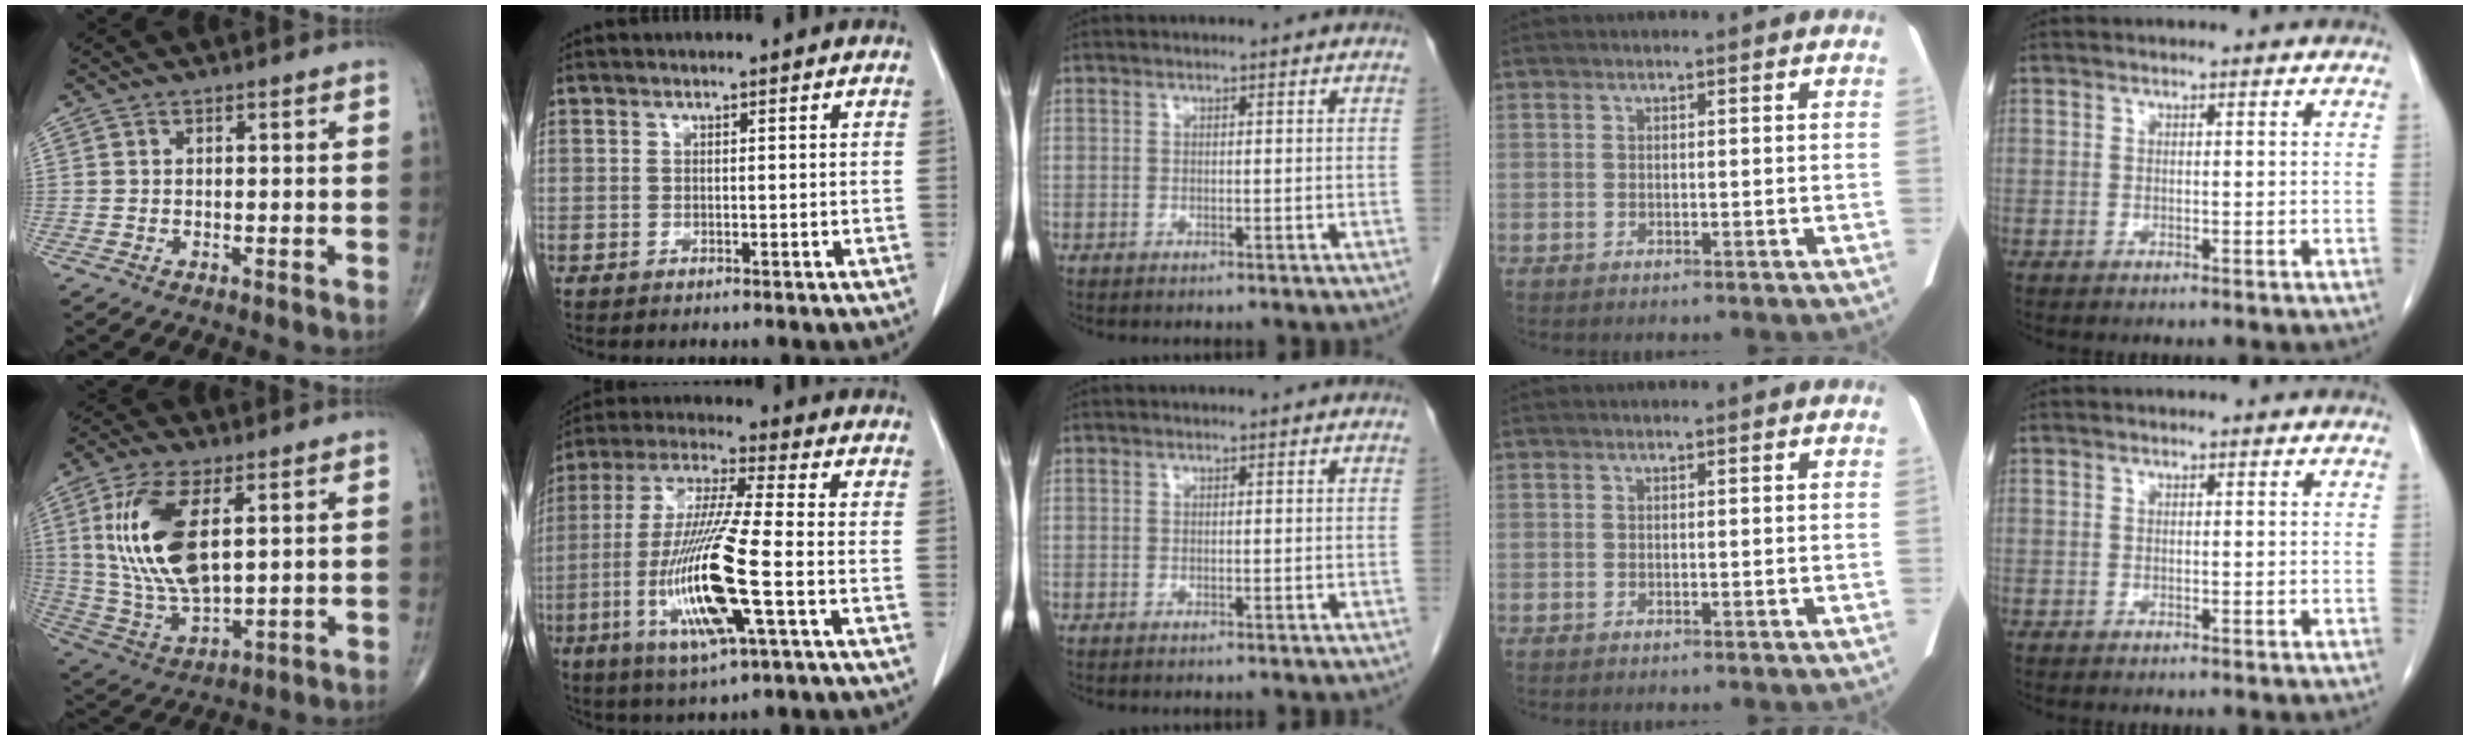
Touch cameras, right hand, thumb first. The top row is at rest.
{"thumb": {"total": 16.7, "force": [4.3, 7.4, 14.3], "torque": [-0.295, -0.019, 0.094]}, "index": {"total": 16.3, "force": [-4.4, 0.8, 15.6], "torque": [-0.326, -0.019, -0.082]}}